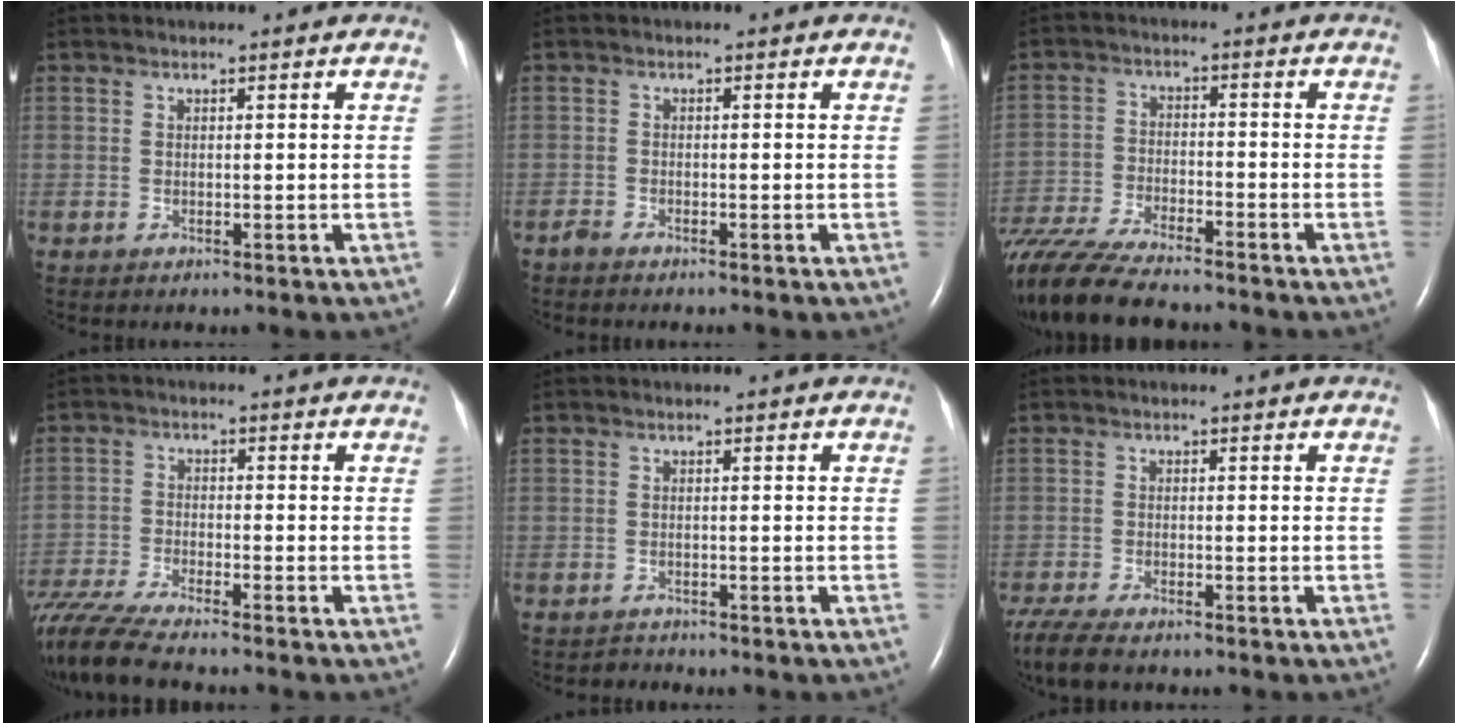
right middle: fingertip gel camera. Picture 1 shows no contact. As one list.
[{"total": 1.1, "force": [-1.1, 0.1, 0.3], "torque": [-0.014, -0.002, -0.021]}, {"total": 14.2, "force": [-12.2, 2.0, 7.0], "torque": [-0.135, -0.031, -0.203]}, {"total": 9.8, "force": [-8.8, -0.3, 4.4], "torque": [-0.088, -0.024, -0.157]}, {"total": 1.1, "force": [-0.9, 0.2, -0.5], "torque": [0.005, -0.006, -0.015]}, {"total": 6.9, "force": [-5.6, 1.6, 3.8], "torque": [-0.076, -0.019, -0.098]}]